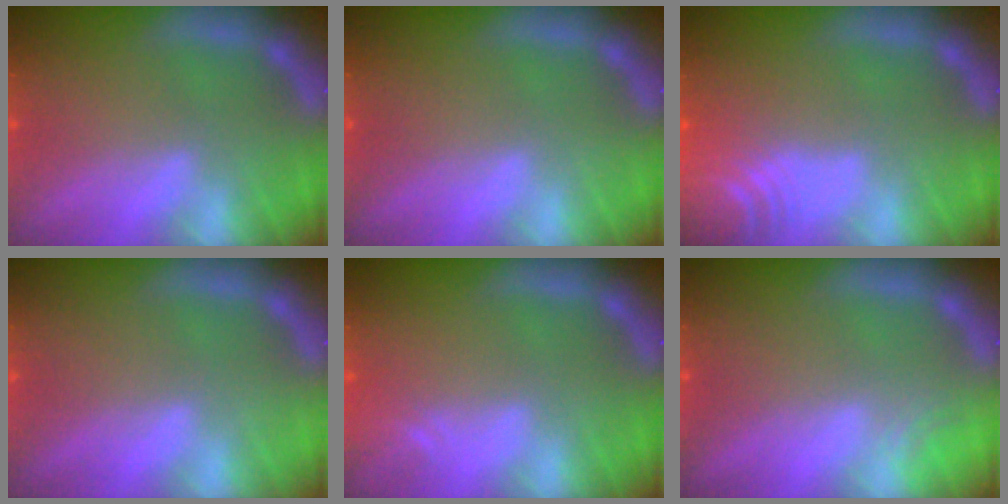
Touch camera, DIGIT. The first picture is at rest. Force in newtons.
{"total": 0.0}
{"total": 10.1}
{"total": 0.0}
{"total": 1.5}
{"total": 0.9}